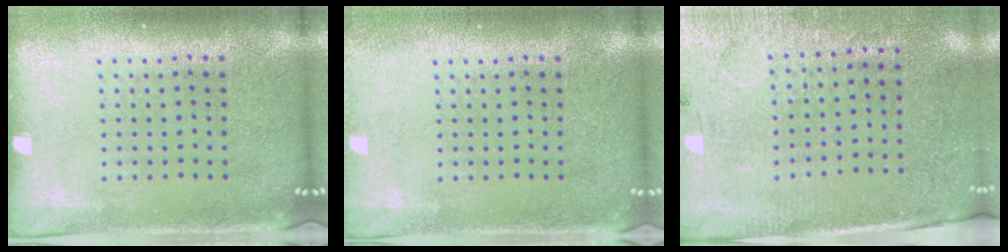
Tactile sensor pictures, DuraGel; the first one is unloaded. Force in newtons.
{"total": 1.1, "press": 1.1, "slide": 0.1}
{"total": 2.8, "press": 2.6, "slide": 1.1}